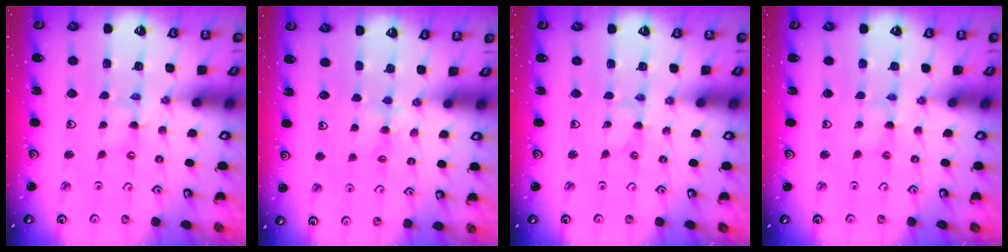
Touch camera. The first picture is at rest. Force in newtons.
{"total": 3.0, "press": 2.9, "slide": 0.5}
{"total": 0.0}
{"total": 1.1, "press": 1.1, "slide": 0.1}